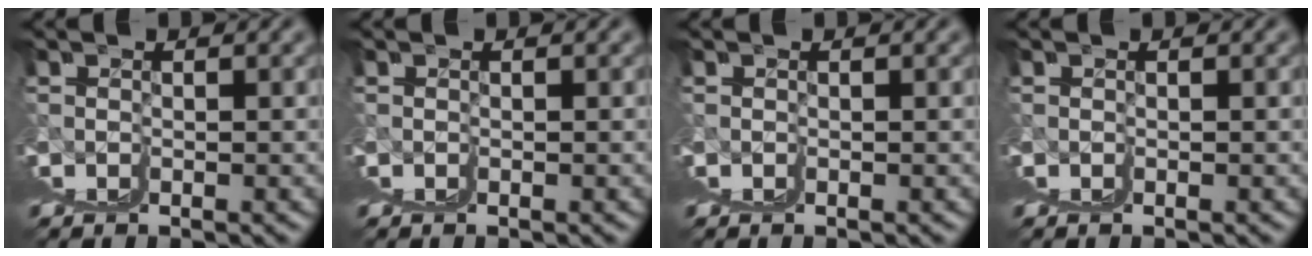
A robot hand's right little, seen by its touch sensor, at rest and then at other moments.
{"total": 0.0}
{"total": 0.0}
{"total": 0.0}